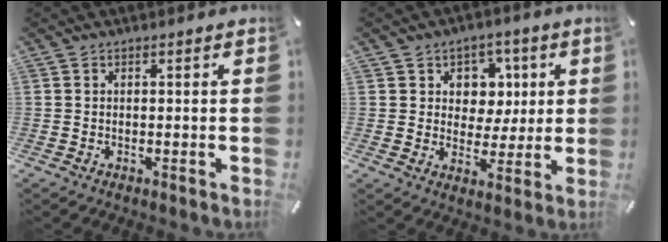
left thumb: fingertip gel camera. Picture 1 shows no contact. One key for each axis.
{"total": 7.9, "fx": 2.1, "fy": 7.4, "fz": 1.7, "tx": -0.017, "ty": -0.016, "tz": 0.036}